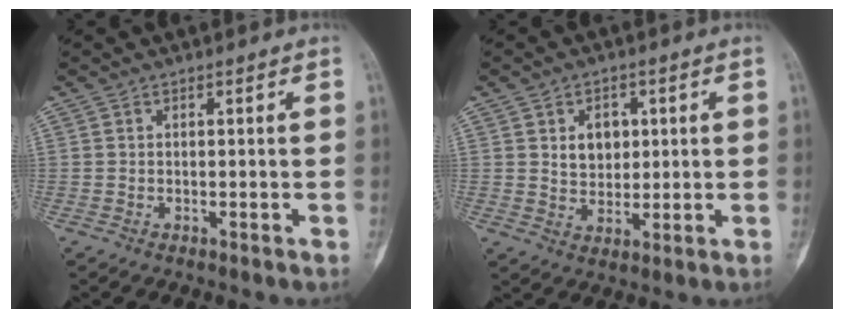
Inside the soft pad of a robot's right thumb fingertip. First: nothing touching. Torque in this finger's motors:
{"motor_torque": [-0.02, -0.07, 0.84, 0.16, 0.02]}